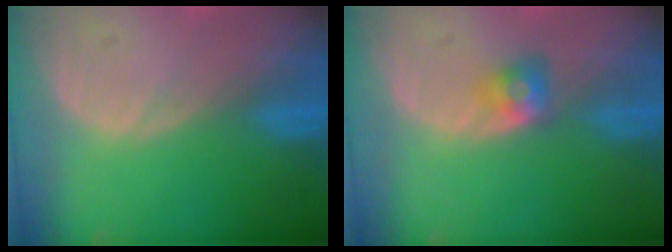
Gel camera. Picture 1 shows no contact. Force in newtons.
{"total": 2.9, "press": 2.5, "slide": 1.6}